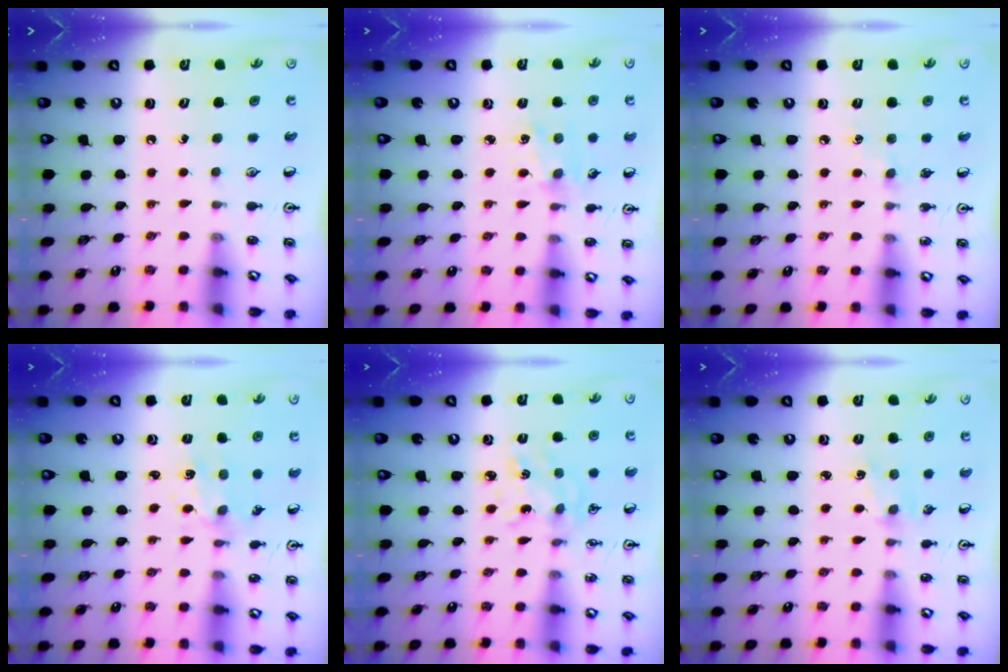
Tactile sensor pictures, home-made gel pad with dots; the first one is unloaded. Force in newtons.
{"total": 2.1, "press": 2.0, "slide": 0.3}
{"total": 3.1, "press": 3.1, "slide": 0.5}
{"total": 2.4, "press": 2.4, "slide": 0.4}
{"total": 2.8, "press": 2.8, "slide": 0.2}
{"total": 2.2, "press": 2.1, "slide": 0.3}